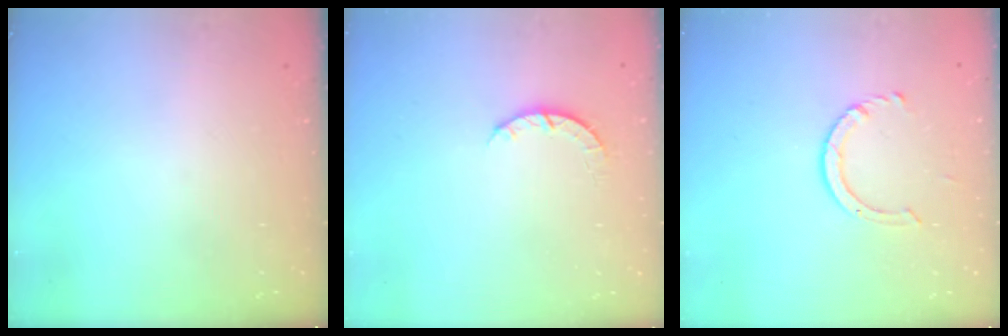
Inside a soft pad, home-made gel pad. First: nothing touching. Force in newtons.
{"total": 3.2, "press": 3.2, "slide": 0.4}
{"total": 4.2, "press": 4.2, "slide": 0.3}